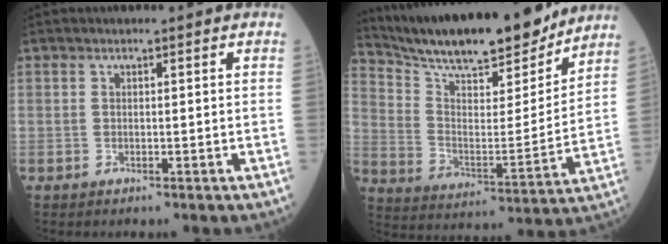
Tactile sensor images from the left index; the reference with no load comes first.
{"total": 21.0, "force": [18.7, 3.3, 8.8], "torque": [-0.160, -0.011, 0.295]}